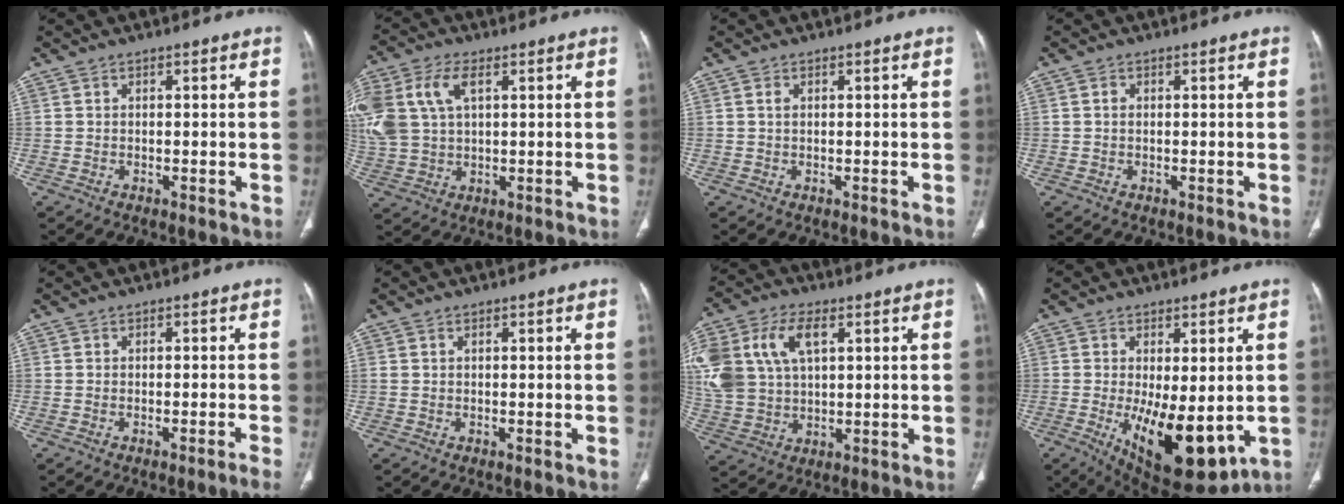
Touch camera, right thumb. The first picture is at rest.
{"total": 15.9, "force": [4.7, 10.0, 11.4], "torque": [-0.291, 0.014, 0.094]}
{"total": 1.0, "force": [0.3, 0.6, 0.8], "torque": [-0.015, 0.002, 0.007]}
{"total": 0.9, "force": [0.1, 0.7, 0.6], "torque": [-0.010, 0.002, 0.002]}
{"total": 1.8, "force": [-1.4, -0.7, 1.0], "torque": [-0.023, 0.009, -0.017]}
{"total": 0.5, "force": [0.2, 0.3, 0.3], "torque": [-0.008, 0.008, 0.005]}
{"total": 19.9, "force": [6.0, 12.6, 14.1], "torque": [-0.336, 0.020, 0.116]}
{"total": 14.7, "force": [-2.7, 6.2, 13.1], "torque": [-0.194, -0.030, -0.019]}